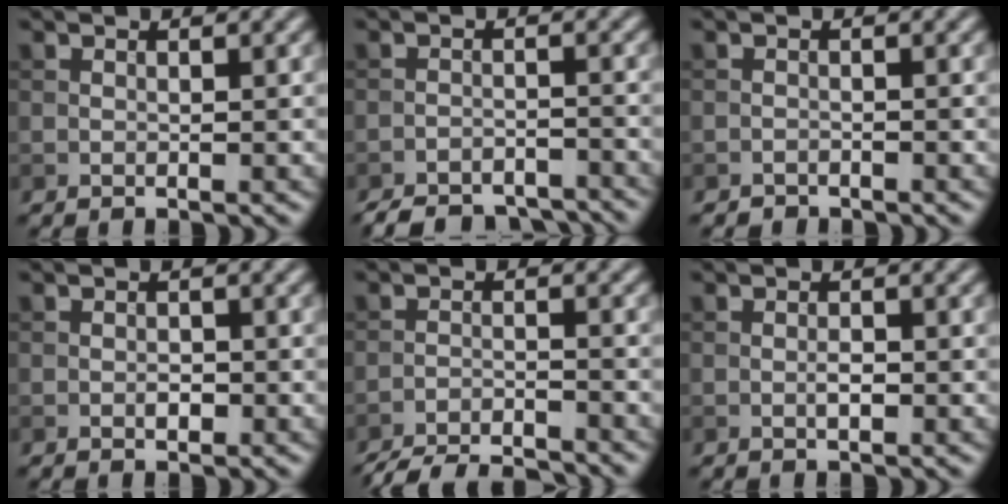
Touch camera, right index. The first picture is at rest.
{"total": 6.6, "force": [-6.2, 1.7, 1.5], "torque": [-0.018, -0.010, -0.093]}
{"total": 0.9, "force": [-0.8, 0.2, -0.1], "torque": [0.005, -0.001, -0.016]}
{"total": 1.0, "force": [-0.4, 0.6, 0.7], "torque": [-0.011, 0.001, -0.006]}
{"total": 7.7, "force": [-7.3, 1.2, 2.3], "torque": [-0.043, -0.016, -0.117]}
{"total": 1.0, "force": [-0.3, 0.3, 0.9], "torque": [-0.018, 0.000, -0.005]}